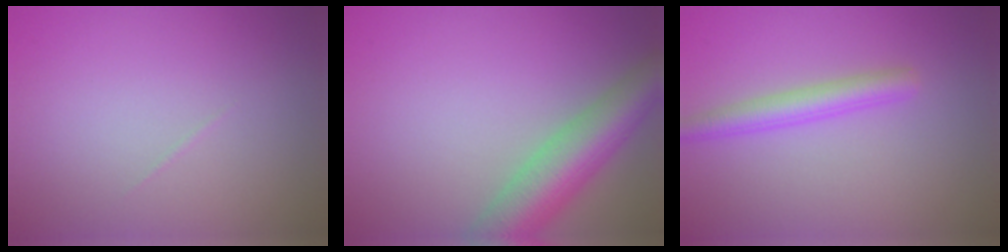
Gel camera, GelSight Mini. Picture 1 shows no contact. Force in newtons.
{"total": 7.5, "press": 7.5, "slide": 0.3}
{"total": 2.8, "press": 2.8, "slide": 0.0}